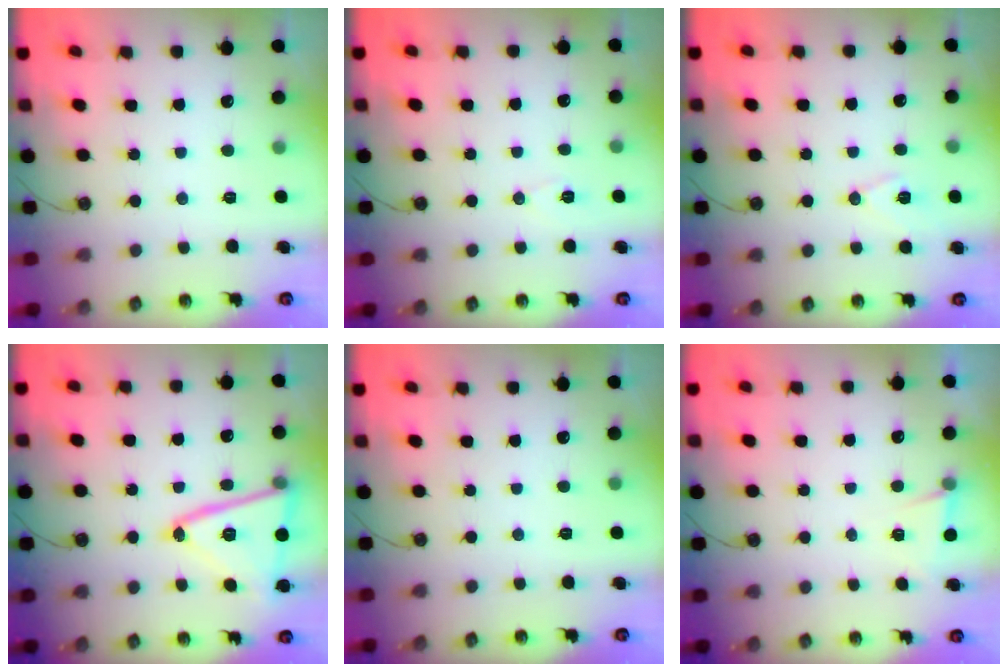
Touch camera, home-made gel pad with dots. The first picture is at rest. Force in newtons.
{"total": 6.3, "press": 4.5, "slide": 4.4}
{"total": 8.6, "press": 7.7, "slide": 3.8}
{"total": 19.0, "press": 18.9, "slide": 1.7}
{"total": 0.0}
{"total": 3.6, "press": 1.9, "slide": 3.1}